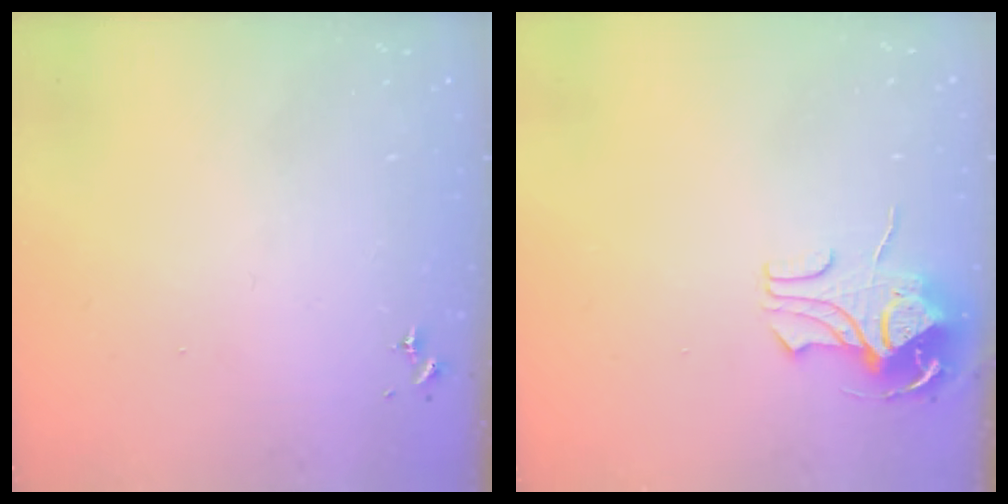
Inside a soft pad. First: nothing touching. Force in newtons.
{"total": 8.5, "press": 8.4, "slide": 0.8}